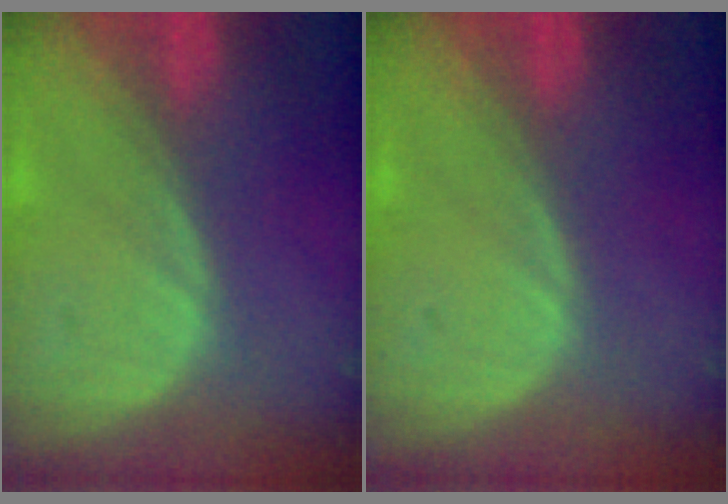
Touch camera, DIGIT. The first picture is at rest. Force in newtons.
{"total": 0.0}